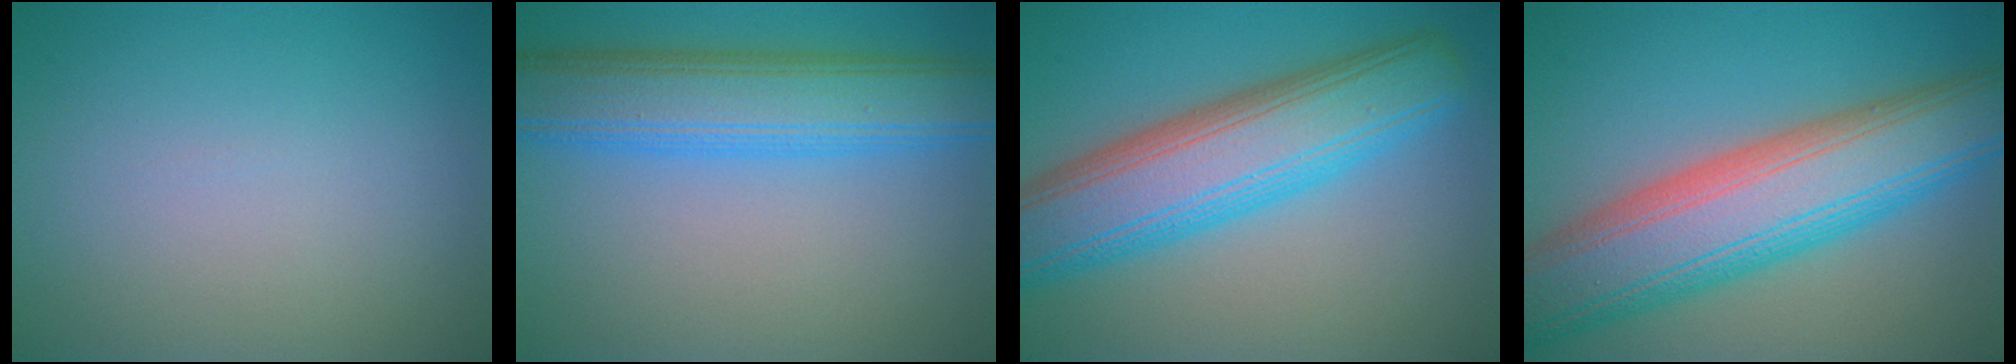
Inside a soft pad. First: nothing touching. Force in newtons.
{"total": 9.2, "press": 9.2, "slide": 0.3}
{"total": 10.1, "press": 10.1, "slide": 0.4}
{"total": 12.0, "press": 12.0, "slide": 0.6}